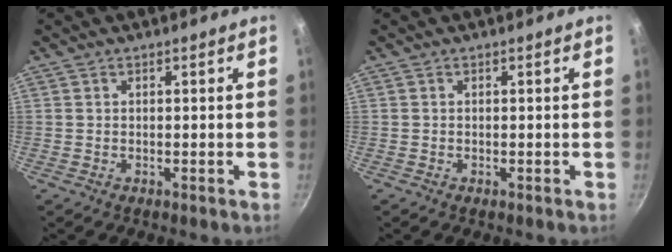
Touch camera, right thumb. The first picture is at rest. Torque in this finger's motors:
{"motor_torque": [-0.40, -0.02, -0.41, 0.14, 0.00]}